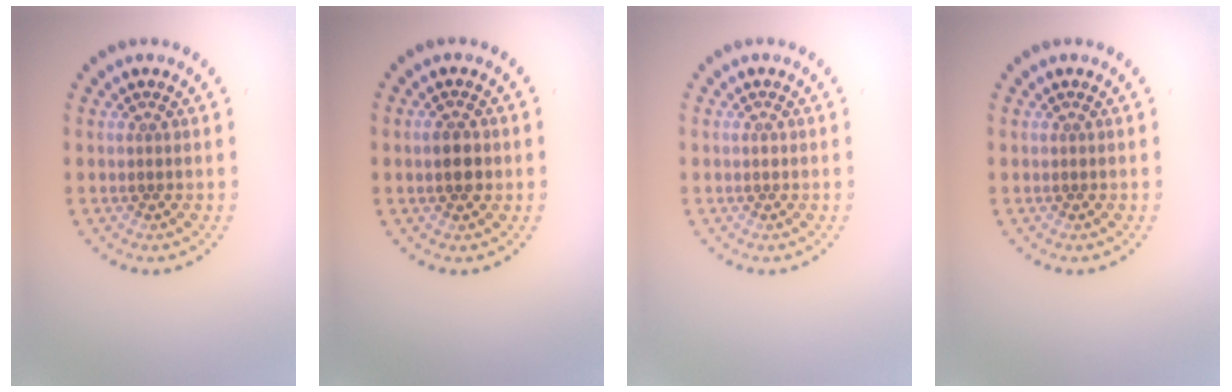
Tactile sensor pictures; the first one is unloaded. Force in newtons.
{"total": 2.3, "press": 2.3, "slide": 0.1}
{"total": 0.5, "press": 0.5, "slide": 0.1}
{"total": 0.0}